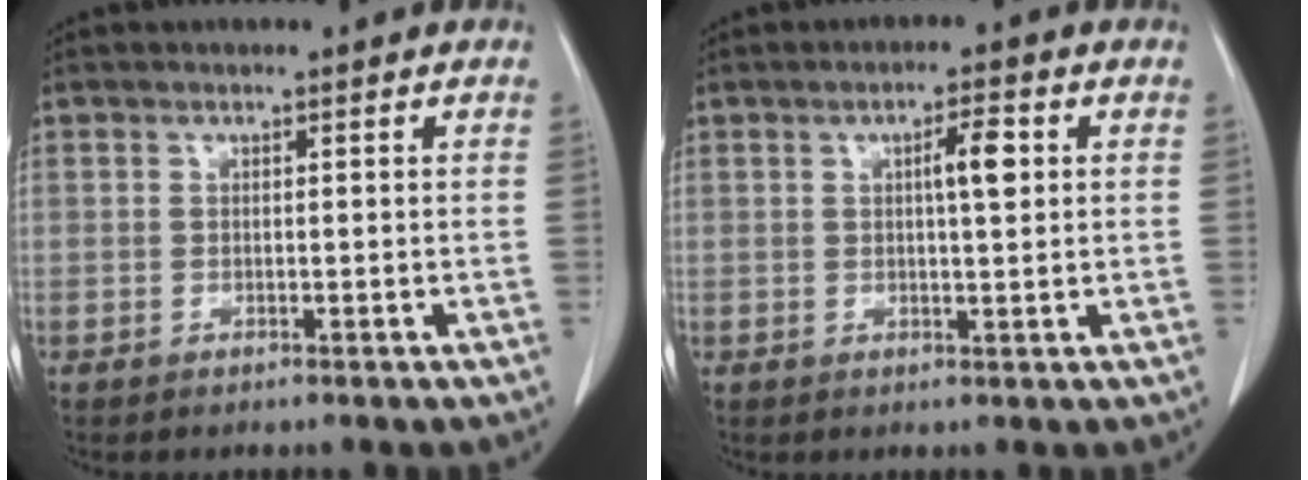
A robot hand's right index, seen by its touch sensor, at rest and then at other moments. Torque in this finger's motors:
{"motor_torque": [0.12, 0.01, 0.09, 0.02]}